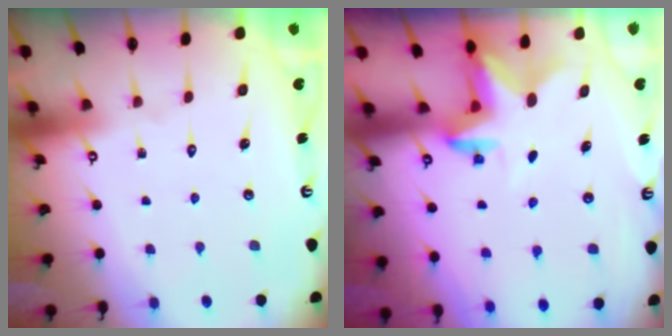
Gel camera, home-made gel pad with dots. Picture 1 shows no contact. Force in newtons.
{"total": 2.7, "press": 2.7, "slide": 0.5}